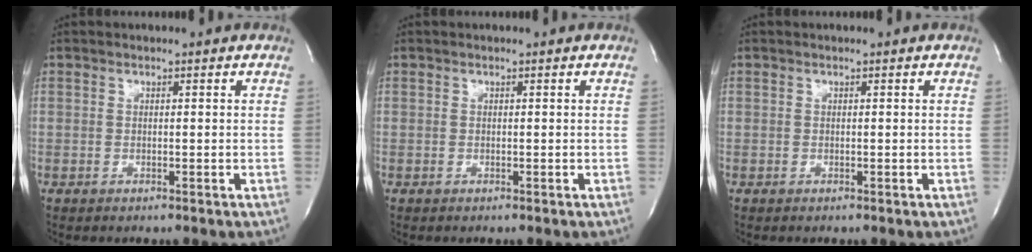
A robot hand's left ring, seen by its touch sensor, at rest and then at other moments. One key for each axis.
{"total": 0.0}
{"total": 0.0}